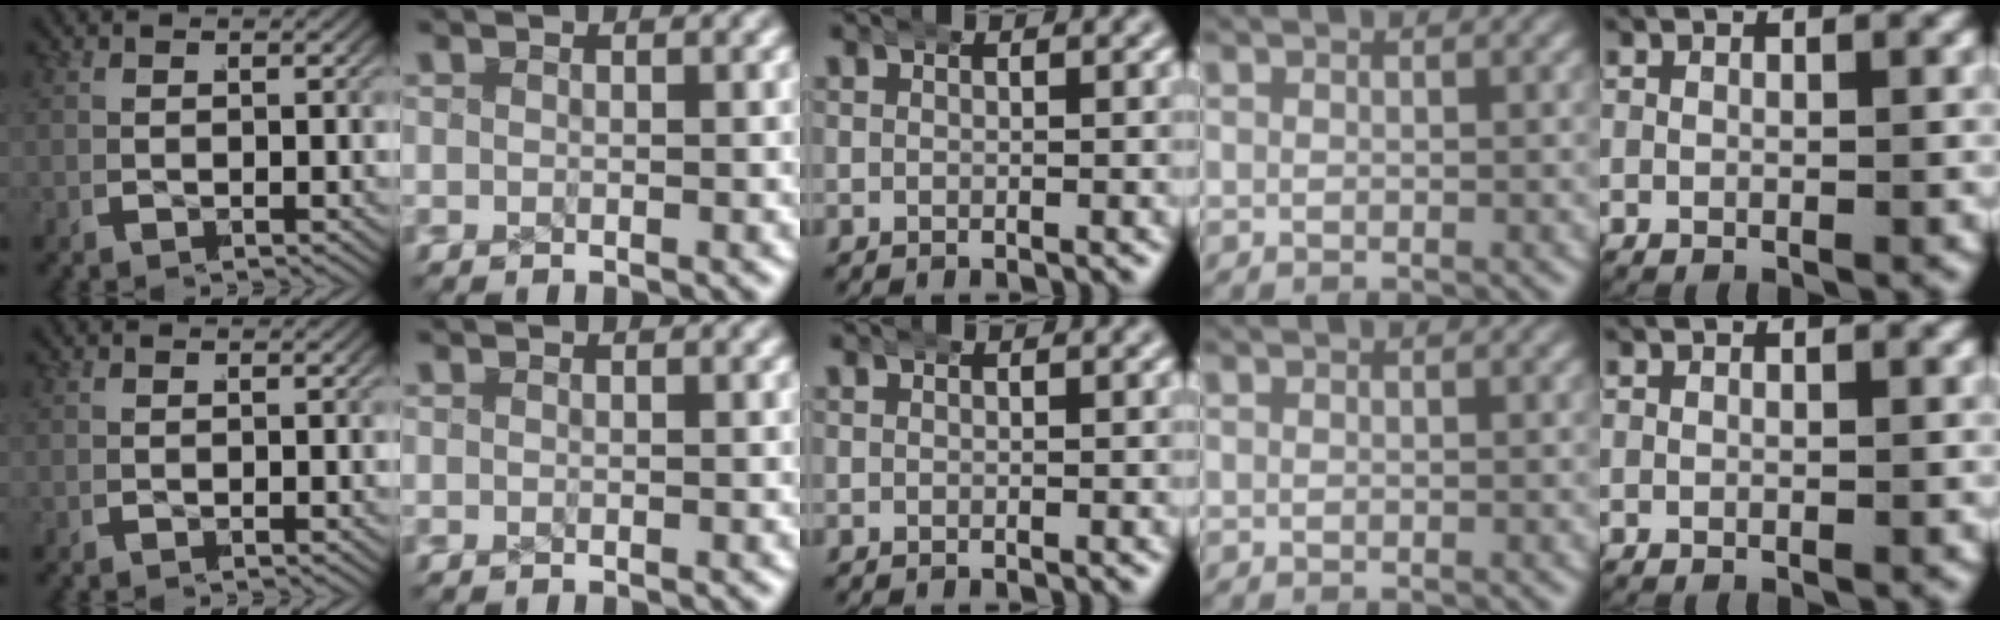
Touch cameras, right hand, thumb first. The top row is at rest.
{}